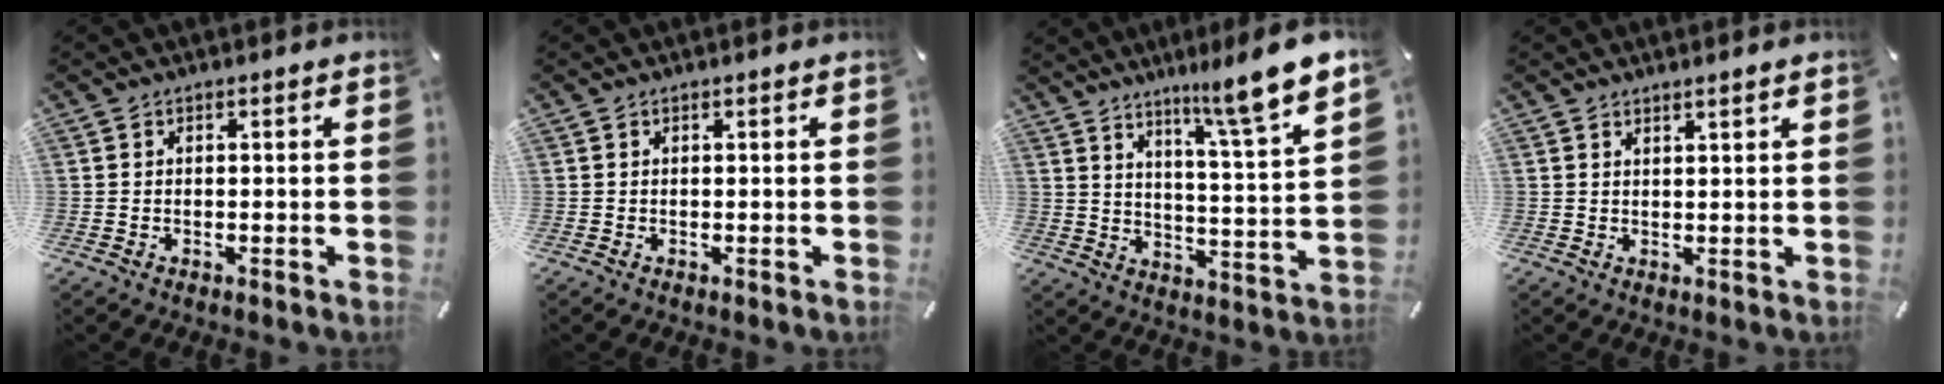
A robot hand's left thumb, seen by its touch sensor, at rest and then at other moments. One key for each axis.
{"total": 0.0}
{"total": 10.9, "fx": 9.1, "fy": -0.5, "fz": 6.0, "tx": -0.097, "ty": -0.078, "tz": 0.144}
{"total": 1.6, "fx": 1.5, "fy": -0.4, "fz": 0.4, "tx": -0.009, "ty": -0.008, "tz": 0.028}